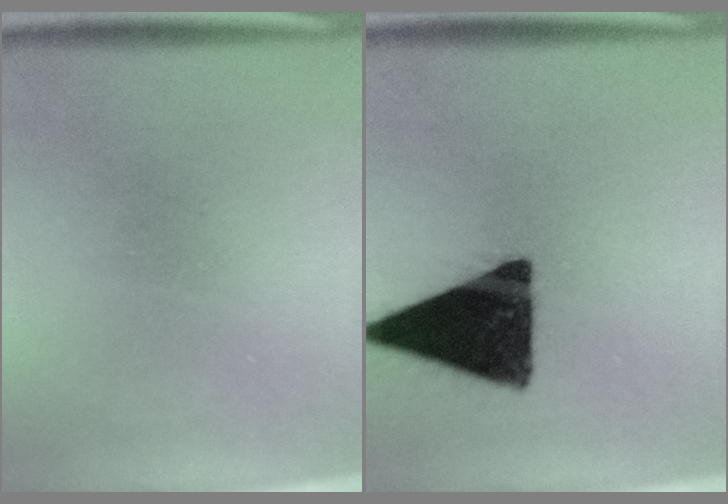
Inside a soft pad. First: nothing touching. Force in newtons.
{"total": 17.1}